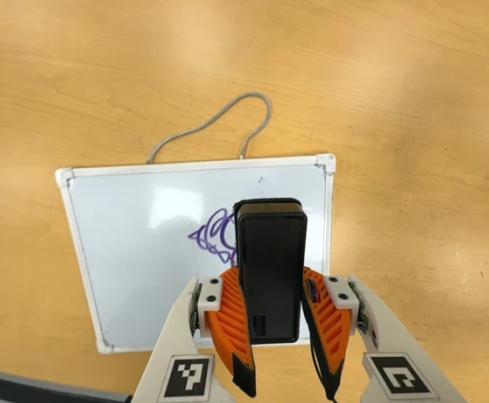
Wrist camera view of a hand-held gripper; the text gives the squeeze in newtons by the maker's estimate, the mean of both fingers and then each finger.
{"total": 9.3, "left": 7.9, "right": 10.6}